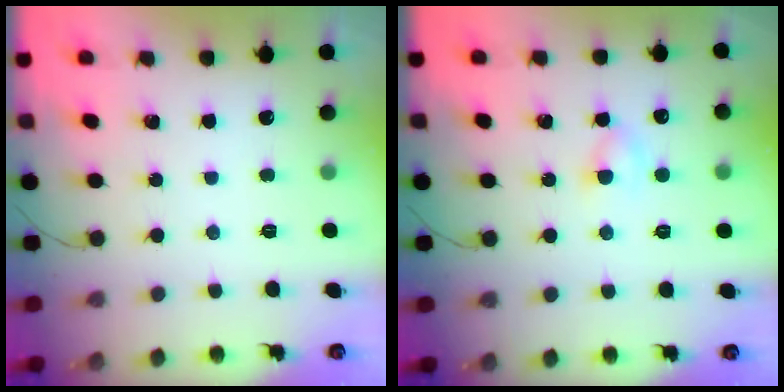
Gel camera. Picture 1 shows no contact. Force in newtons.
{"total": 2.9, "press": 2.6, "slide": 1.3}